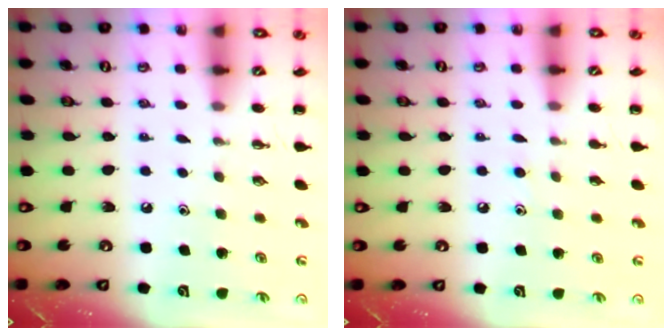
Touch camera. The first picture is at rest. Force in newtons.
{"total": 5.7, "press": 5.4, "slide": 1.9}